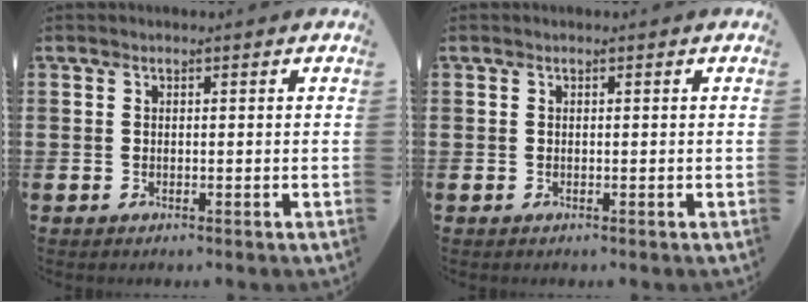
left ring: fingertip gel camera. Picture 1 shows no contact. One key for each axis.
{"total": 0.0}